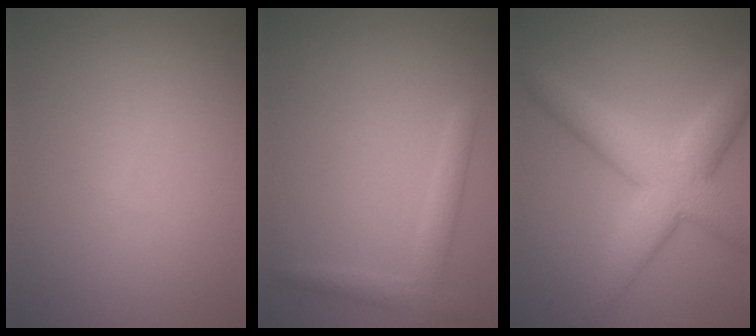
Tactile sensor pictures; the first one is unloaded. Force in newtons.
{"total": 2.3, "press": 2.2, "slide": 0.2}
{"total": 6.9, "press": 6.9, "slide": 0.1}